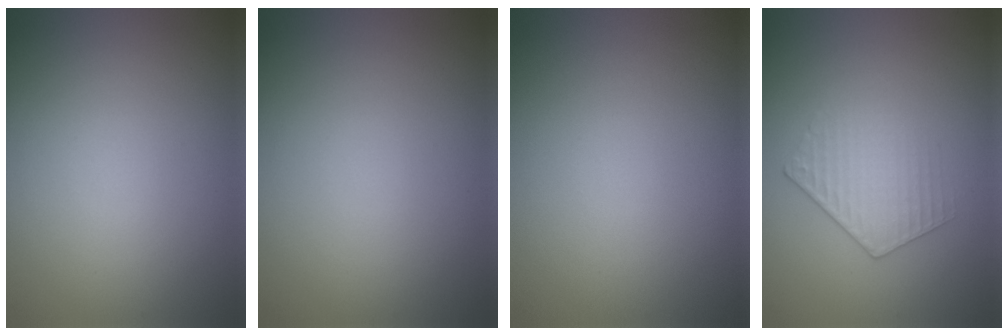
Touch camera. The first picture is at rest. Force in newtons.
{"total": 0.0}
{"total": 0.0}
{"total": 1.9, "press": 1.4, "slide": 1.3}